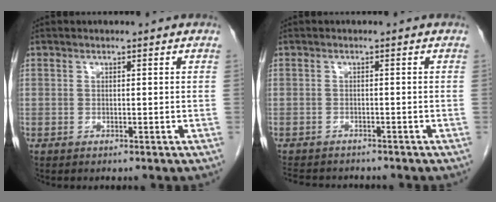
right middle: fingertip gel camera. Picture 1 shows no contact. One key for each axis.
{"total": 6.9, "fx": -6.3, "fy": 2.0, "fz": 2.0, "tx": -0.033, "ty": -0.006, "tz": -0.087}